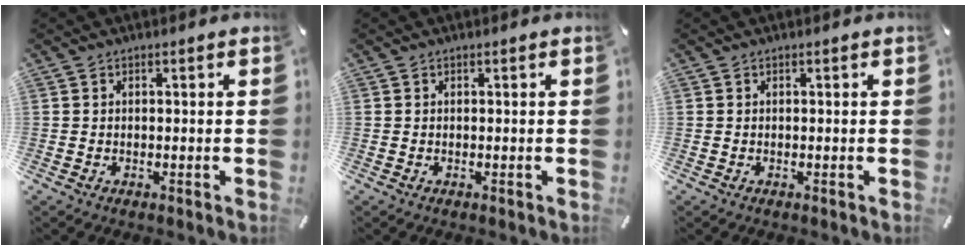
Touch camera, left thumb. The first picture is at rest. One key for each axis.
{"total": 0.0}
{"total": 0.0}